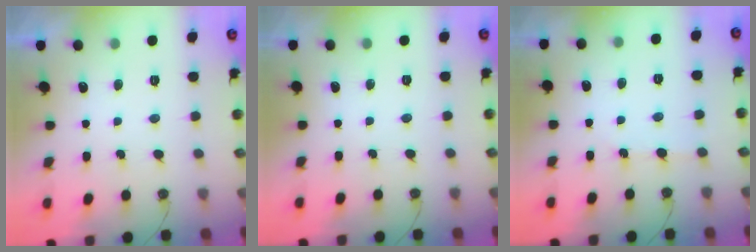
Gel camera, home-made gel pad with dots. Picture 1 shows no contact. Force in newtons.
{"total": 0.0}
{"total": 2.4, "press": 2.4, "slide": 0.2}